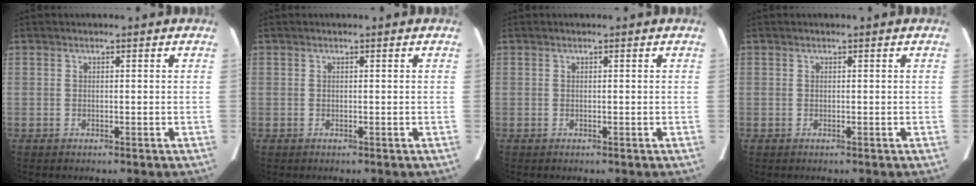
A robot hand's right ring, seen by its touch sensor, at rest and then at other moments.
{"total": 0.0}
{"total": 0.0}
{"total": 0.0}